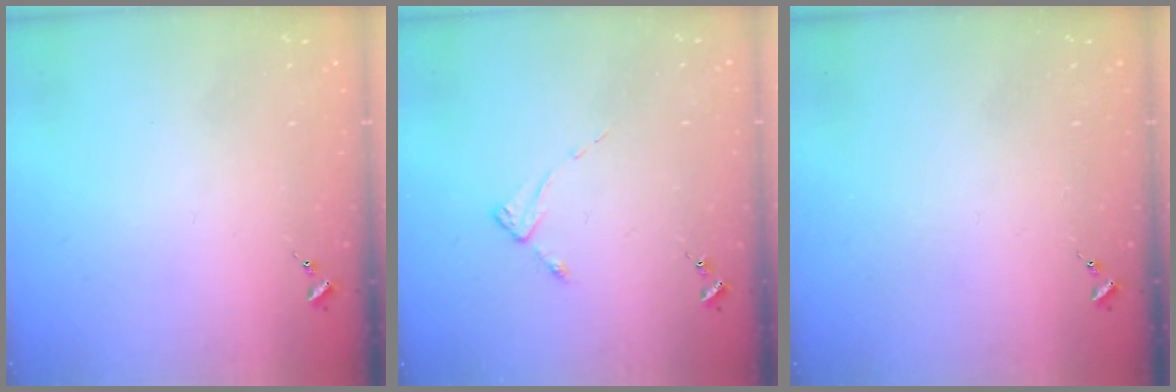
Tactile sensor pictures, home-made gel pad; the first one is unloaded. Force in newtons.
{"total": 2.2, "press": 2.2, "slide": 0.4}
{"total": 0.0}